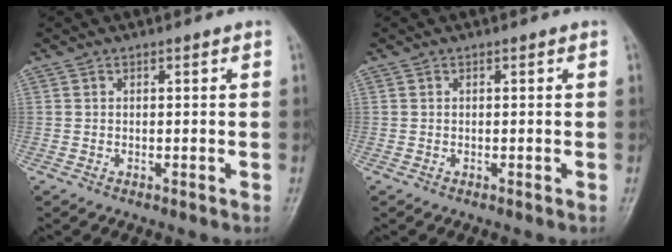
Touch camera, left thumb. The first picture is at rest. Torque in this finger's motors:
{"motor_torque": [0.06, 0.01, -0.05, -0.09, 0.00]}